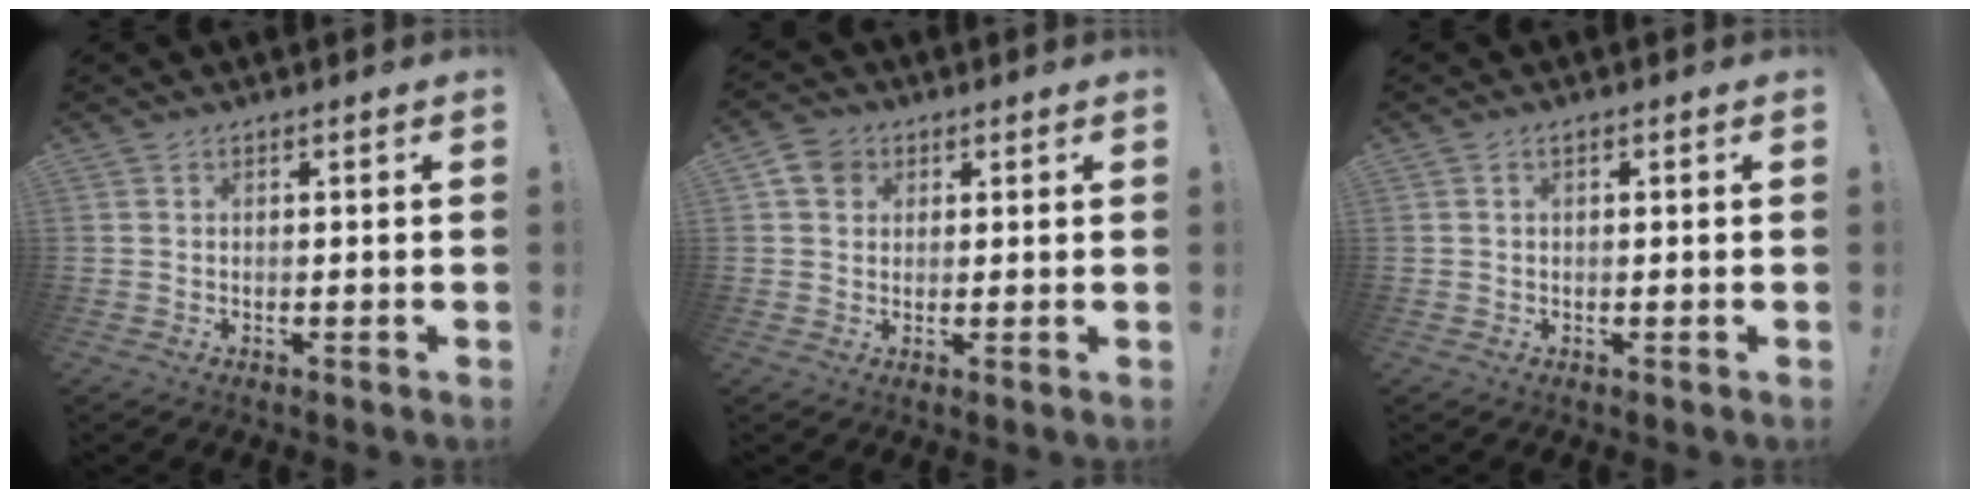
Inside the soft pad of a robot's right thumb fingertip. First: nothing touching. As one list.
[{"total": 6.0, "force": [2.6, 4.9, 2.2], "torque": [-0.032, -0.004, 0.051]}, {"total": 0.8, "force": [0.1, 0.5, 0.7], "torque": [-0.019, 0.005, 0.002]}]